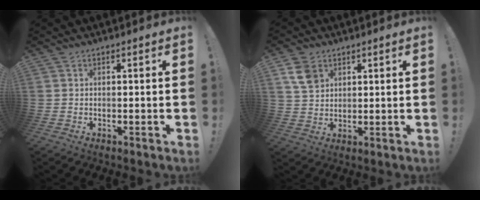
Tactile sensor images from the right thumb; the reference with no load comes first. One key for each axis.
{"total": 7.6, "fx": 3.7, "fy": 5.7, "fz": 3.4, "tx": -0.047, "ty": -0.011, "tz": 0.073}